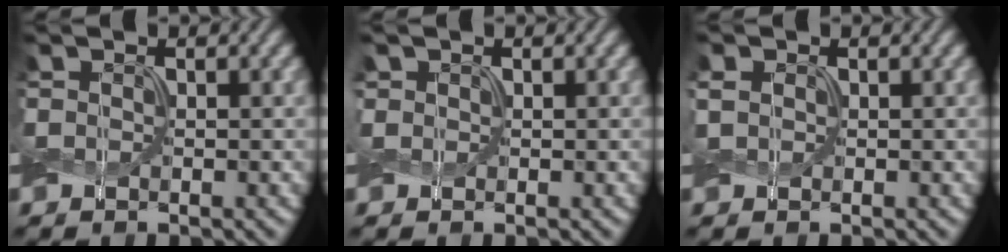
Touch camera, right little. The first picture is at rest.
{"total": 0.6, "force": [0.4, 0.5, 0.1], "torque": [-0.002, 0.002, 0.008]}
{"total": 0.8, "force": [0.3, 0.7, 0.4], "torque": [-0.010, 0.001, 0.006]}